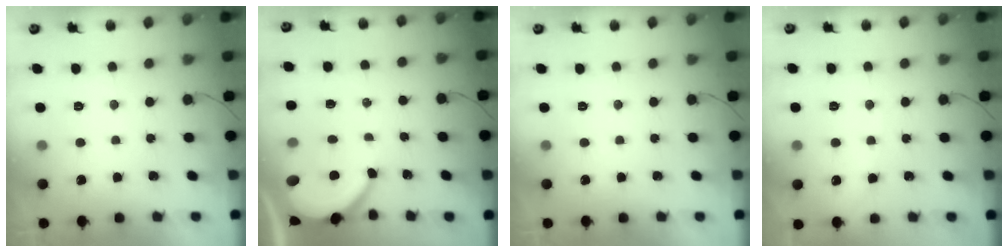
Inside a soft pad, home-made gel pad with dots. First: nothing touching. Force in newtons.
{"total": 6.2, "press": 6.2, "slide": 0.7}
{"total": 0.0}
{"total": 3.5, "press": 3.5, "slide": 0.5}